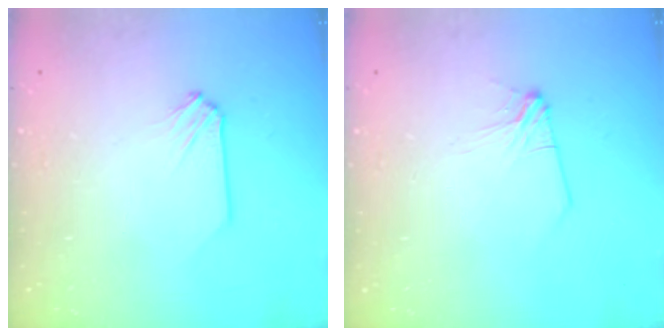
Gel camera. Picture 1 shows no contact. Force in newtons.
{"total": 2.9, "press": 2.9, "slide": 0.4}